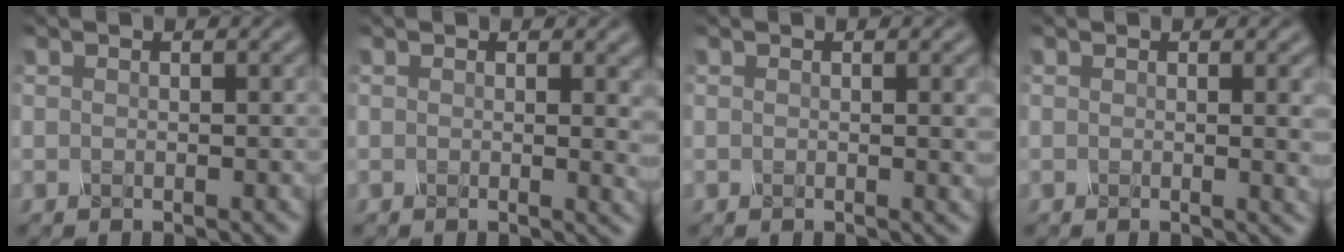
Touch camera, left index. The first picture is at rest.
{"total": 2.5, "force": [0.4, 0.8, 2.3], "torque": [-0.017, 0.000, 0.003]}
{"total": 2.1, "force": [0.2, 0.6, 2.0], "torque": [-0.018, 0.001, -0.002]}
{"total": 2.5, "force": [0.3, 0.8, 2.4], "torque": [-0.020, -0.001, -0.001]}